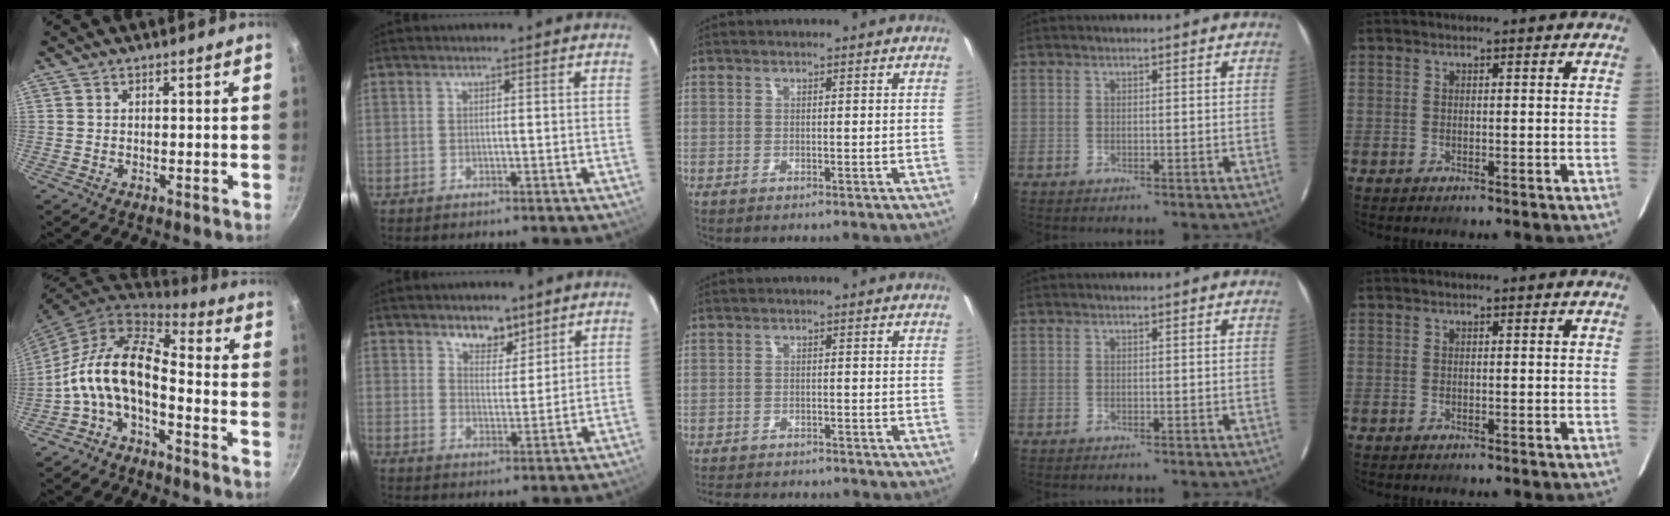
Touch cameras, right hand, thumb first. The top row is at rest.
{"thumb": {"total": 13.4, "force": [-3.8, 6.8, 11.0], "torque": [-0.213, 0.053, -0.086]}, "index": {"total": 5.2, "force": [4.0, 2.6, 2.2], "torque": [-0.023, -0.006, 0.065]}, "middle": {"total": 8.5, "force": [-7.7, 2.2, 2.9], "torque": [-0.074, -0.014, -0.116]}}